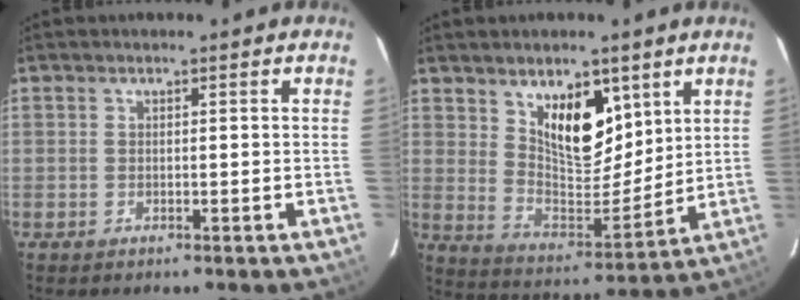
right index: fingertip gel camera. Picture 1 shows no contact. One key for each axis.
{"total": 12.7, "fx": 6.7, "fy": 6.3, "fz": 8.8, "tx": -0.139, "ty": -0.008, "tz": 0.126}